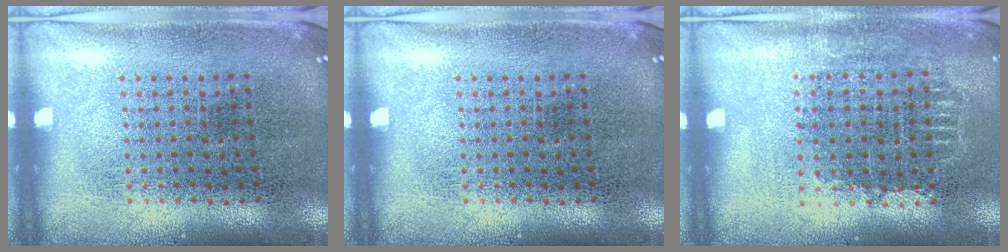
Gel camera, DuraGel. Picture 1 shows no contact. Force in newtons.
{"total": 0.0}
{"total": 0.8, "press": 0.7, "slide": 0.3}